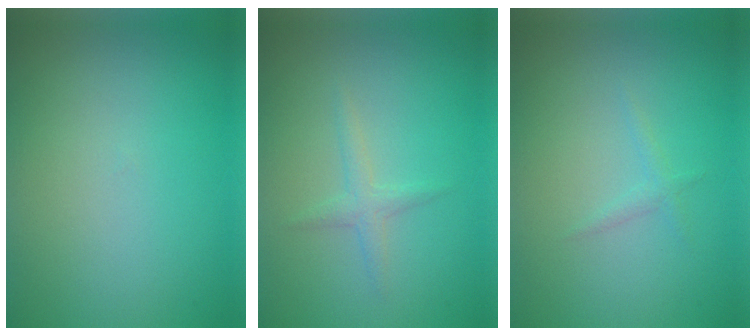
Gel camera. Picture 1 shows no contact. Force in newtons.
{"total": 1.3, "press": 1.3, "slide": 0.0}
{"total": 0.8, "press": 0.8, "slide": 0.0}